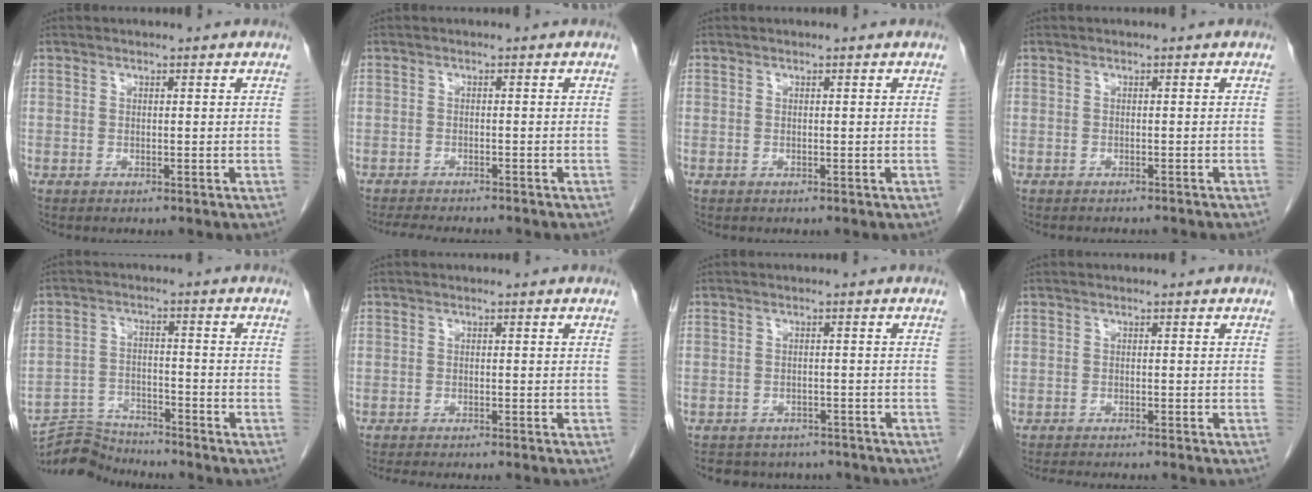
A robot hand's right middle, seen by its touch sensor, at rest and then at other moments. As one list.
[{"total": 7.7, "force": [-7.0, 1.2, 3.2], "torque": [-0.045, -0.010, -0.101]}, {"total": 0.0}, {"total": 4.7, "force": [-4.3, 0.8, 1.6], "torque": [-0.017, -0.007, -0.050]}, {"total": 8.1, "force": [-8.0, 0.7, 0.0], "torque": [-0.003, 0.001, -0.146]}, {"total": 9.6, "force": [-8.7, 0.4, 4.1], "torque": [-0.040, -0.020, -0.114]}, {"total": 10.6, "force": [-9.4, 4.3, 2.3], "torque": [-0.036, 0.013, -0.105]}, {"total": 9.1, "force": [-8.3, 0.5, 3.7], "torque": [-0.038, -0.015, -0.109]}]